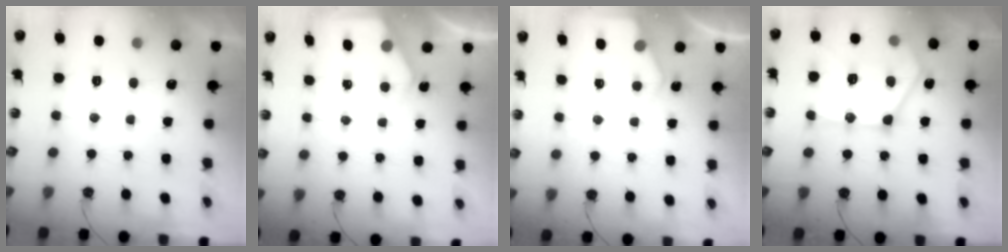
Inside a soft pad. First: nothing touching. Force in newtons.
{"total": 2.4, "press": 2.4, "slide": 0.3}
{"total": 3.9, "press": 3.8, "slide": 0.4}
{"total": 20.3, "press": 20.2, "slide": 1.9}